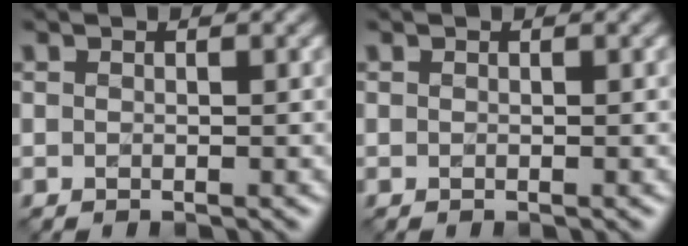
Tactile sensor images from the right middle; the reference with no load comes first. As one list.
[{"total": 0.0}]